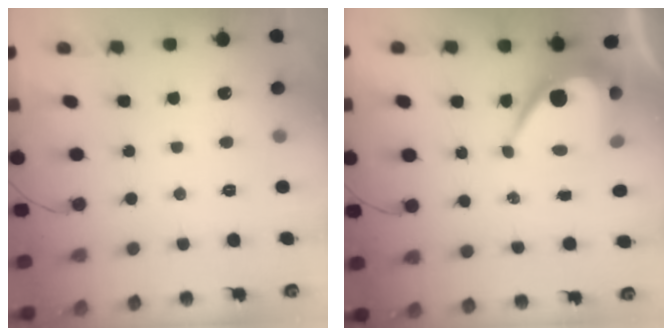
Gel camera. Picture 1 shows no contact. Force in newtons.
{"total": 9.3, "press": 9.3, "slide": 0.8}